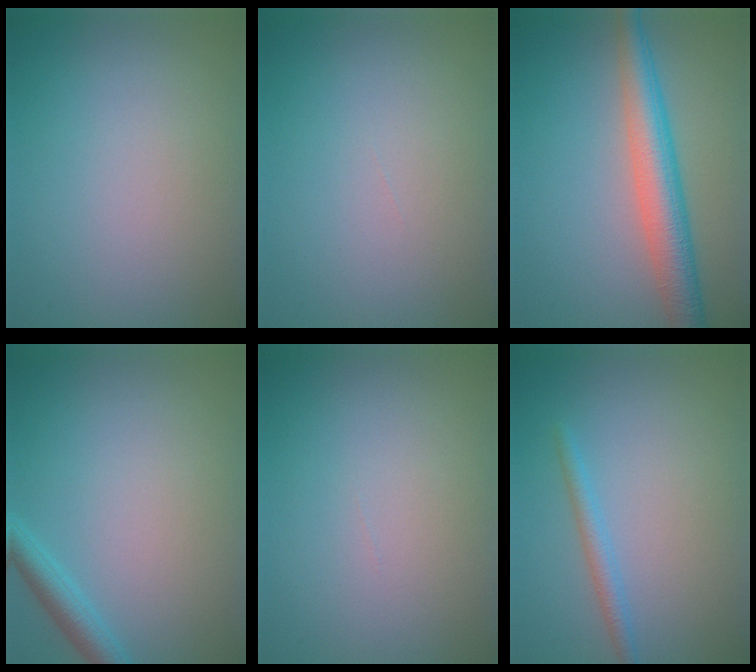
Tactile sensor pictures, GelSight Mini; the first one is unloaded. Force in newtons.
{"total": 0.0}
{"total": 5.6, "press": 5.6, "slide": 0.1}
{"total": 2.3, "press": 2.2, "slide": 0.2}
{"total": 0.0}
{"total": 1.7, "press": 1.7, "slide": 0.1}